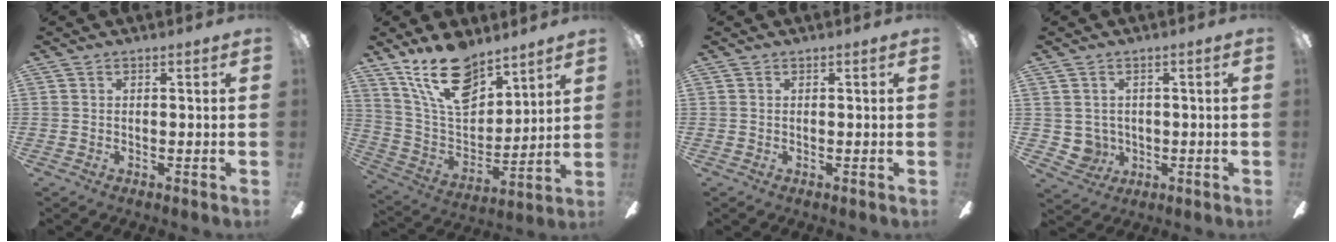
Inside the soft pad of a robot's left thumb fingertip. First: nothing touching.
{"total": 18.1, "force": [12.7, 8.7, 9.3], "torque": [-0.172, -0.067, 0.232]}
{"total": 0.0}
{"total": 4.2, "force": [0.9, 4.1, 0.7], "torque": [-0.042, -0.001, 0.019]}